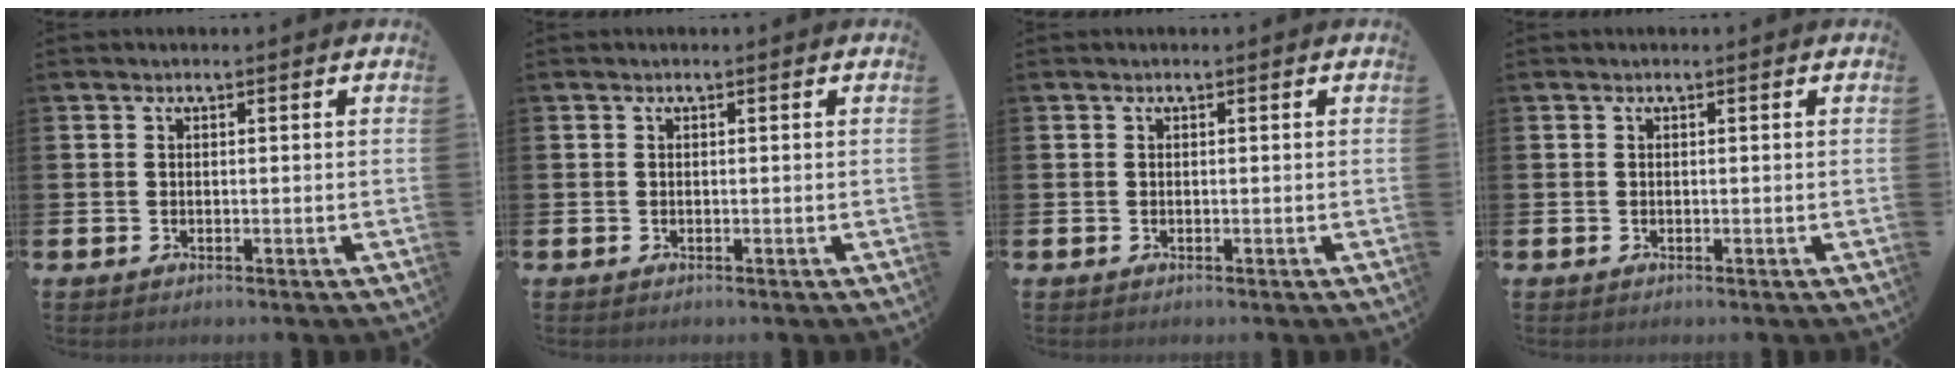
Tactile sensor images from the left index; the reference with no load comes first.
{"total": 0.0}
{"total": 0.0}
{"total": 0.0}